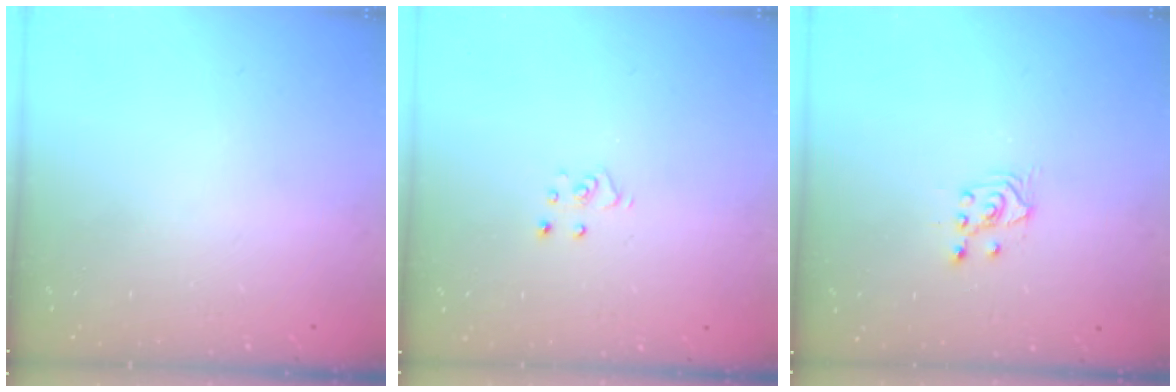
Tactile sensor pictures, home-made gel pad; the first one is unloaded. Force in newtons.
{"total": 3.6, "press": 3.6, "slide": 0.2}
{"total": 2.5, "press": 2.4, "slide": 0.7}